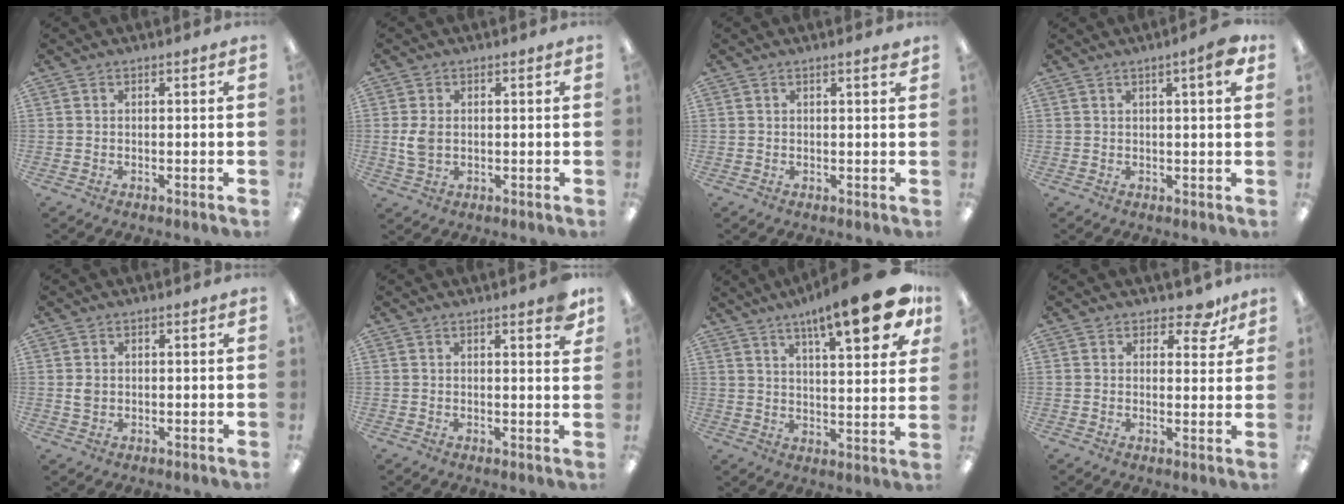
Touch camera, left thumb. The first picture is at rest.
{"total": 5.0, "force": [0.1, 3.6, 3.5], "torque": [-0.078, -0.002, -0.003]}
{"total": 1.1, "force": [1.0, 0.0, 0.6], "torque": [-0.004, -0.003, 0.015]}
{"total": 4.7, "force": [2.4, 0.7, 3.9], "torque": [-0.064, -0.001, 0.037]}
{"total": 2.2, "force": [0.4, 1.9, 1.0], "torque": [-0.013, 0.001, 0.005]}
{"total": 3.7, "force": [2.9, 0.7, 2.3], "torque": [-0.028, -0.014, 0.045]}
{"total": 17.6, "force": [10.5, 4.5, 13.4], "torque": [-0.193, -0.052, 0.159]}
{"total": 5.6, "force": [4.2, 3.0, 2.3], "torque": [-0.015, -0.024, 0.070]}